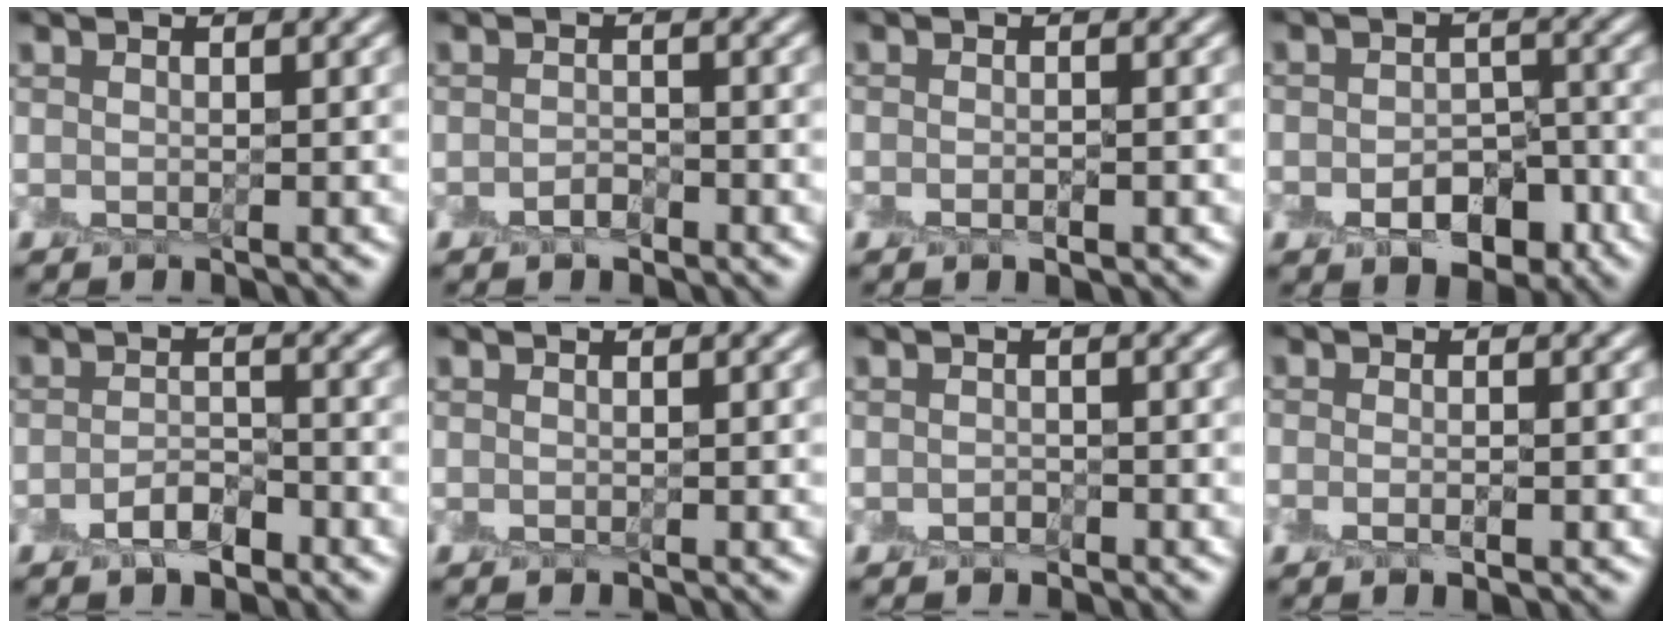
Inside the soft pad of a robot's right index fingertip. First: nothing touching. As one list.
[{"total": 1.3, "force": [-1.2, 0.5, 0.4], "torque": [-0.007, -0.002, -0.026]}, {"total": 1.0, "force": [-0.8, 0.1, 0.6], "torque": [-0.007, -0.002, -0.016]}, {"total": 4.8, "force": [-2.5, 3.0, 2.8], "torque": [-0.031, -0.011, -0.041]}, {"total": 2.5, "force": [-1.9, 1.1, 1.2], "torque": [-0.018, 0.003, -0.038]}, {"total": 0.0}, {"total": 0.8, "force": [-0.7, 0.4, 0.0], "torque": [0.004, -0.001, -0.017]}, {"total": 1.3, "force": [-0.8, 0.1, 0.9], "torque": [-0.017, -0.004, -0.021]}]